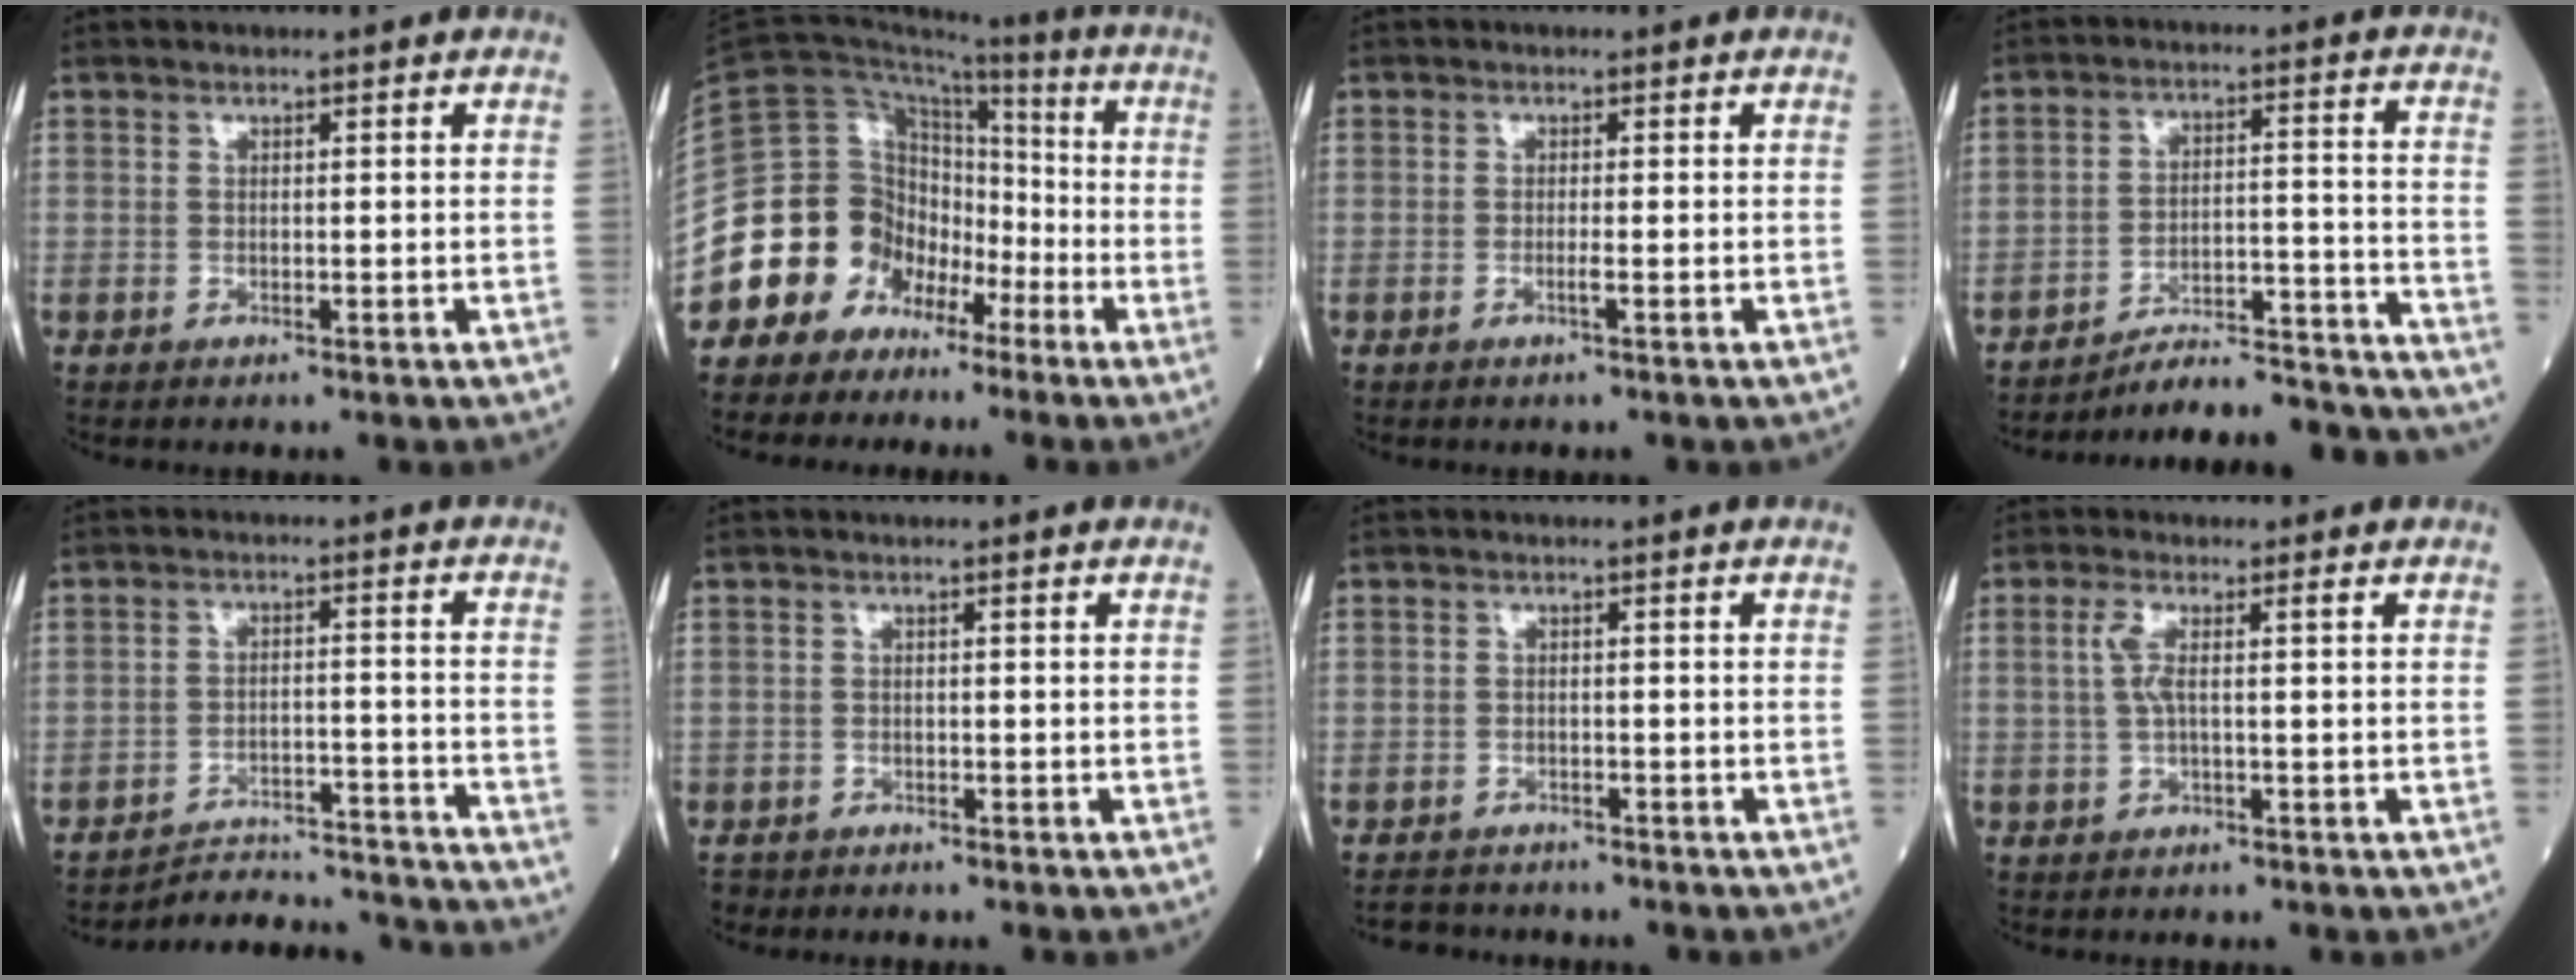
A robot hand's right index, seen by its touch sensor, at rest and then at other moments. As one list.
[{"total": 13.0, "force": [-7.8, 10.2, 2.1], "torque": [-0.039, 0.098, -0.136]}, {"total": 1.0, "force": [-0.5, -0.2, 0.8], "torque": [-0.018, 0.000, -0.010]}, {"total": 19.2, "force": [-18.8, 0.5, 4.0], "torque": [-0.037, 0.016, -0.258]}, {"total": 13.8, "force": [-13.8, 0.0, 1.0], "torque": [-0.001, 0.017, -0.185]}, {"total": 0.0}, {"total": 3.7, "force": [-3.2, 1.7, -0.2], "torque": [0.004, -0.002, -0.056]}, {"total": 2.8, "force": [0.3, 0.3, 2.7], "torque": [-0.067, 0.010, 0.006]}]